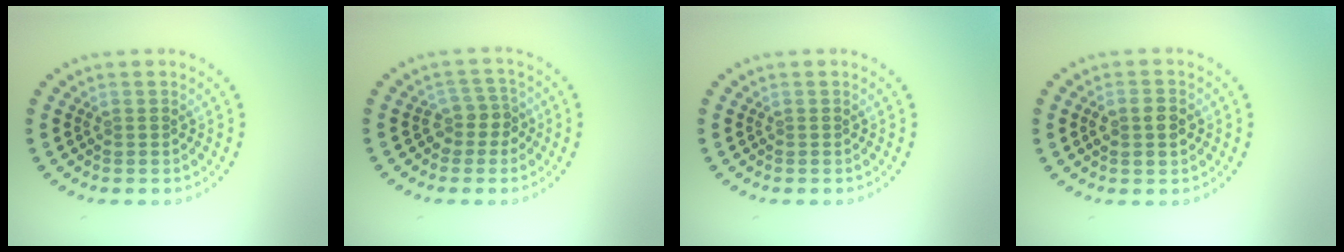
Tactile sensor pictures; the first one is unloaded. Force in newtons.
{"total": 2.1, "press": 1.7, "slide": 1.3}
{"total": 0.0}
{"total": 2.1, "press": 2.0, "slide": 0.1}